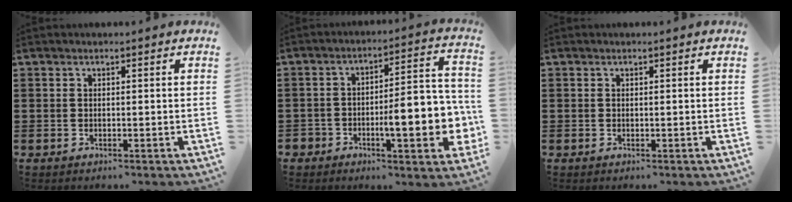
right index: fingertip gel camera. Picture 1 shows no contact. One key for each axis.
{"total": 10.5, "fx": -3.2, "fy": 4.1, "fz": 9.1, "tx": -0.115, "ty": -0.011, "tz": -0.057}
{"total": 0.0}